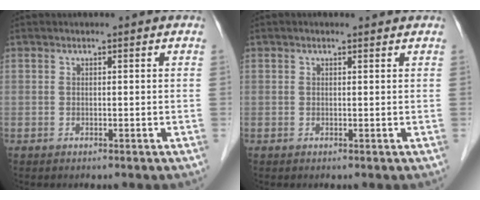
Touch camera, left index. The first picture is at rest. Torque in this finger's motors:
{"motor_torque": [0.38, -0.18, 0.08, -0.01]}